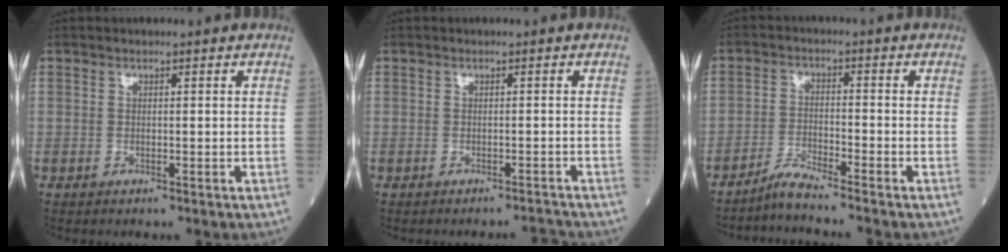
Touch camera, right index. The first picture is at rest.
{"total": 1.7, "force": [-1.6, -0.4, -0.1], "torque": [0.004, -0.007, -0.019]}
{"total": 3.8, "force": [-3.5, -1.1, 0.8], "torque": [-0.024, -0.021, -0.072]}